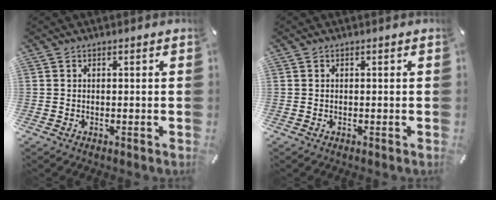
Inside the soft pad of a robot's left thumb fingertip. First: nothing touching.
{"total": 0.0}